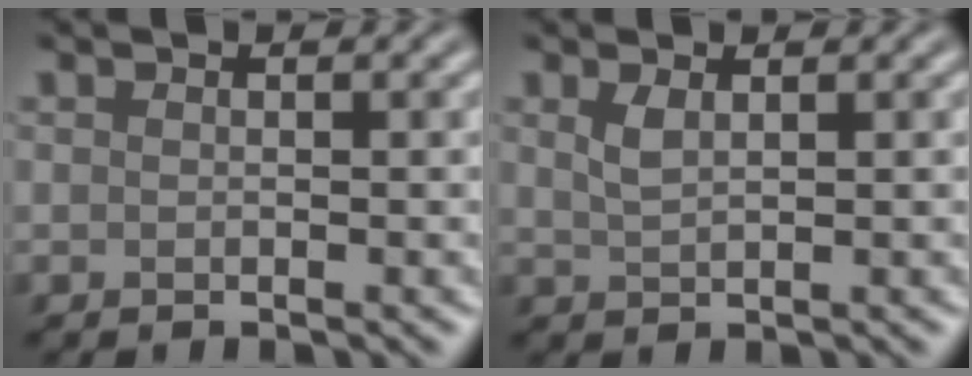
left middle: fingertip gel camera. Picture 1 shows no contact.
{"total": 1.4, "force": [0.8, 0.5, 1.1], "torque": [-0.027, -0.001, 0.019]}